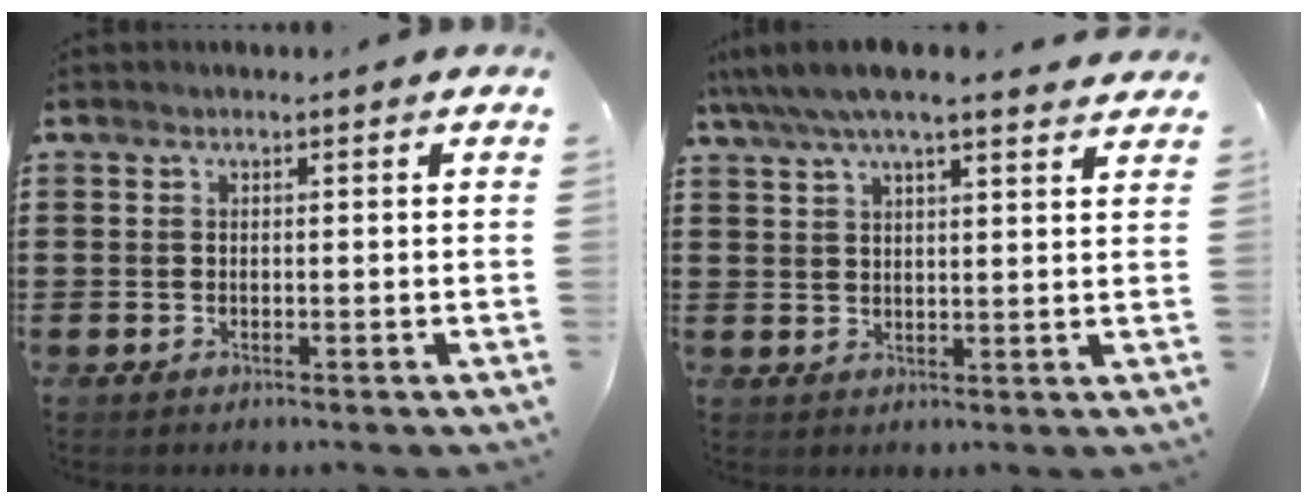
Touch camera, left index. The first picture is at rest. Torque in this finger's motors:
{"motor_torque": [1.26, -0.87, -0.03, -0.18]}